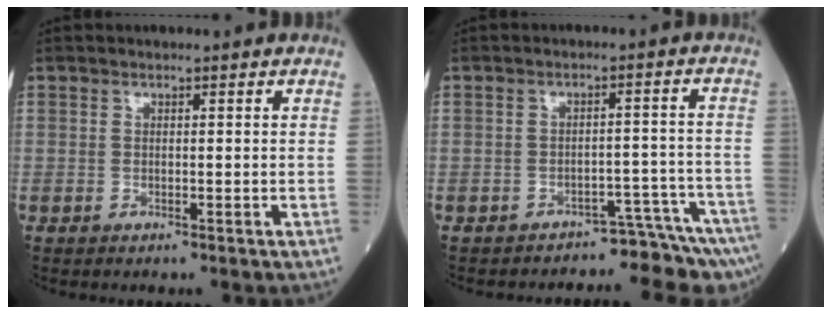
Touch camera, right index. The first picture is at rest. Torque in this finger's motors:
{"motor_torque": [0.36, -0.73, 0.26, 0.02]}